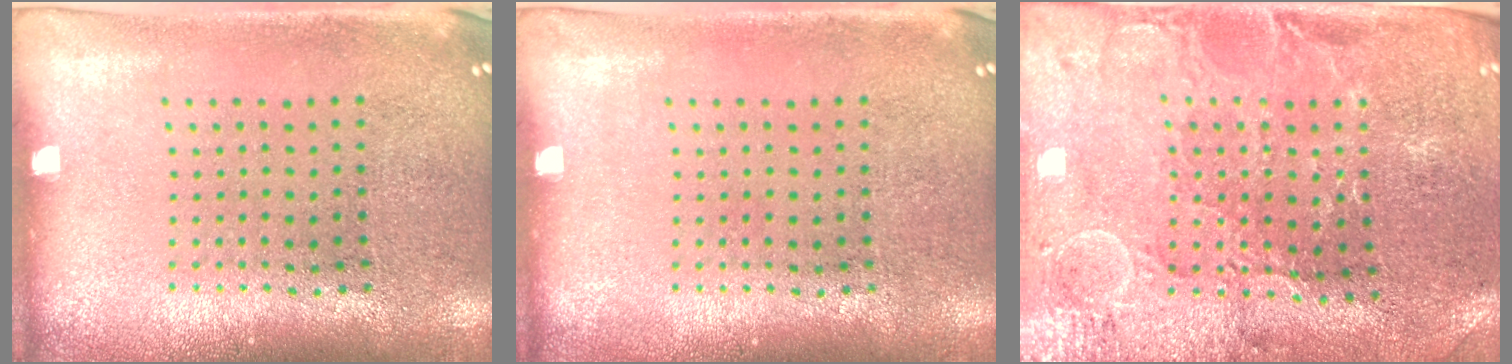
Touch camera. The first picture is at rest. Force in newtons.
{"total": 0.0}
{"total": 1.1, "press": 1.0, "slide": 0.4}